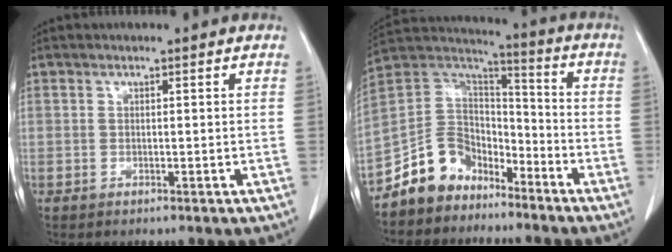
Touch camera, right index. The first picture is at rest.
{"total": 11.9, "force": [-8.5, 7.6, 3.1], "torque": [-0.071, 0.055, -0.162]}